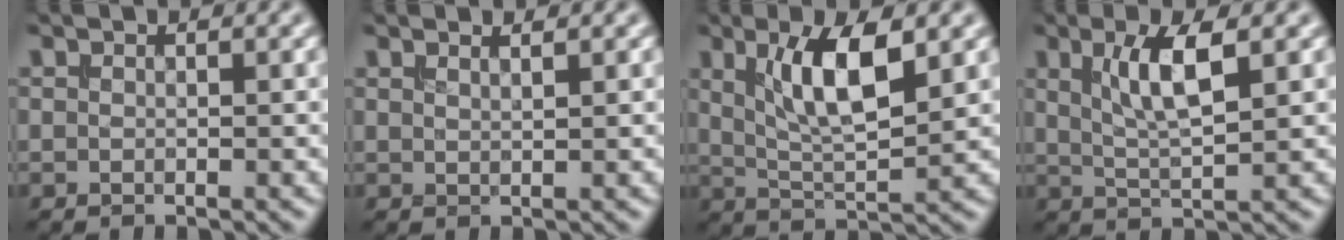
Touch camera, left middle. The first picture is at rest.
{"total": 1.4, "force": [1.0, 0.5, 0.8], "torque": [-0.002, 0.003, 0.005]}
{"total": 6.6, "force": [2.3, 2.0, 5.8], "torque": [-0.105, -0.005, 0.042]}
{"total": 4.8, "force": [1.7, 1.2, 4.3], "torque": [-0.083, -0.001, 0.033]}